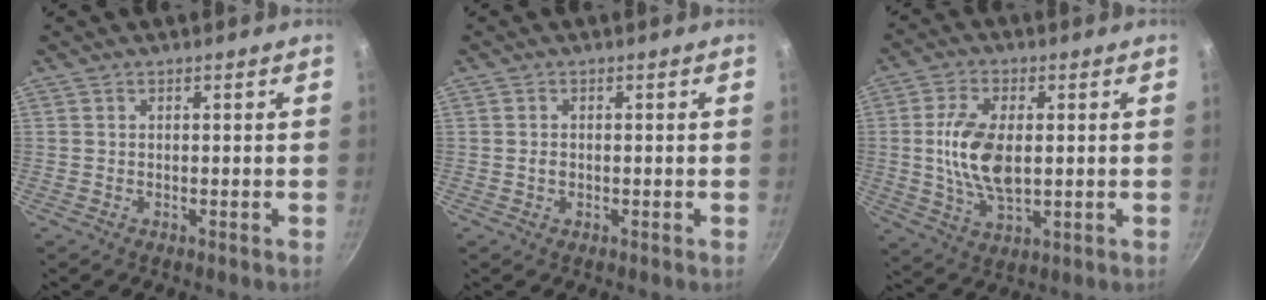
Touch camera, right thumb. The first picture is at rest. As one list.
[{"total": 1.2, "force": [-0.2, 0.9, 0.8], "torque": [-0.014, 0.002, -0.004]}, {"total": 11.5, "force": [0.6, 6.0, 9.7], "torque": [-0.186, 0.000, 0.014]}]